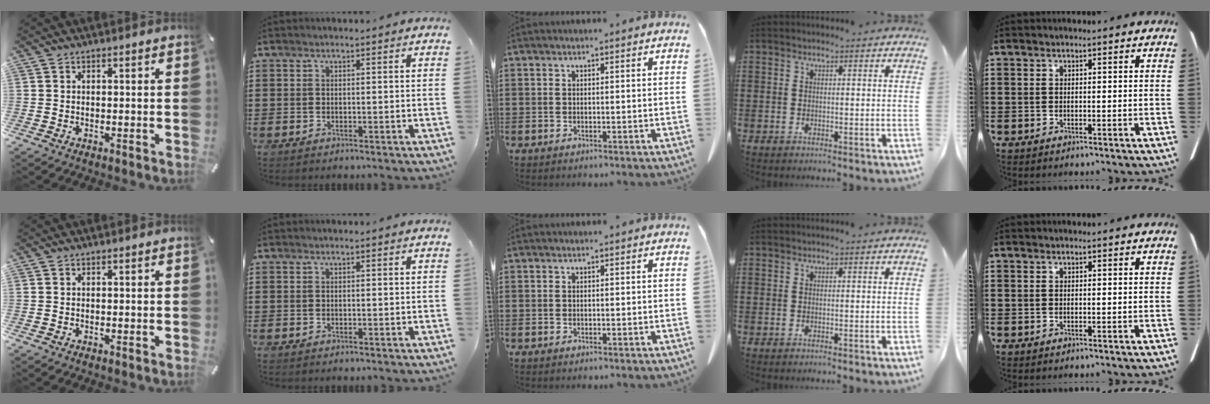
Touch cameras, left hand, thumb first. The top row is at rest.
{}